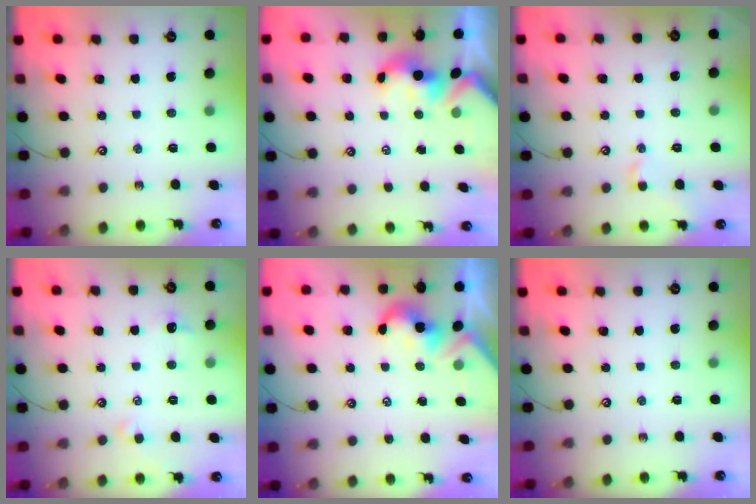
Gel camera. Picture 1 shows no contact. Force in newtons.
{"total": 1.7, "press": 1.5, "slide": 0.8}
{"total": 1.9, "press": 1.8, "slide": 0.5}
{"total": 0.7, "press": 0.4, "slide": 0.5}
{"total": 1.9, "press": 1.9, "slide": 0.5}
{"total": 0.0}